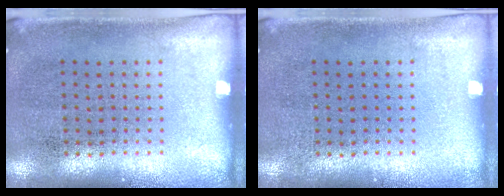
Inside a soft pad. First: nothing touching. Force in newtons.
{"total": 0.0}